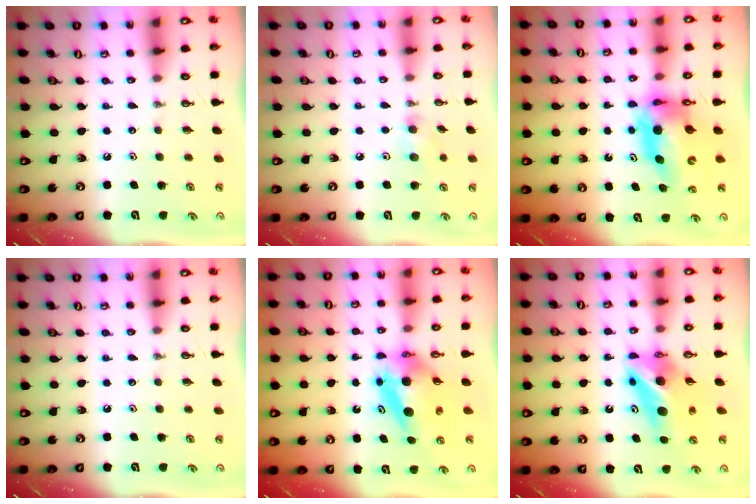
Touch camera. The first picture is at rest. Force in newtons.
{"total": 6.6, "press": 6.5, "slide": 1.4}
{"total": 12.1, "press": 12.1, "slide": 1.2}
{"total": 0.0}
{"total": 7.2, "press": 7.1, "slide": 0.9}
{"total": 11.4, "press": 11.4, "slide": 1.0}